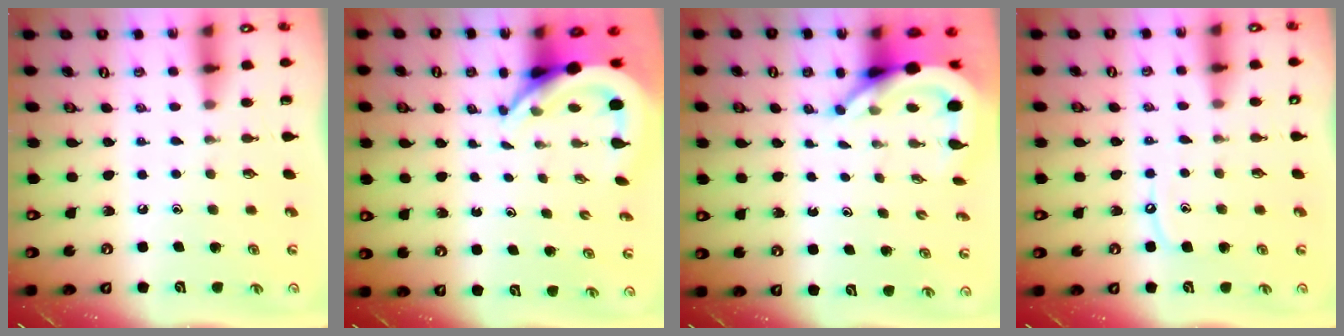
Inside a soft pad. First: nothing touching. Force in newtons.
{"total": 7.0, "press": 6.9, "slide": 1.1}
{"total": 7.6, "press": 7.5, "slide": 1.1}
{"total": 6.8, "press": 6.7, "slide": 0.7}